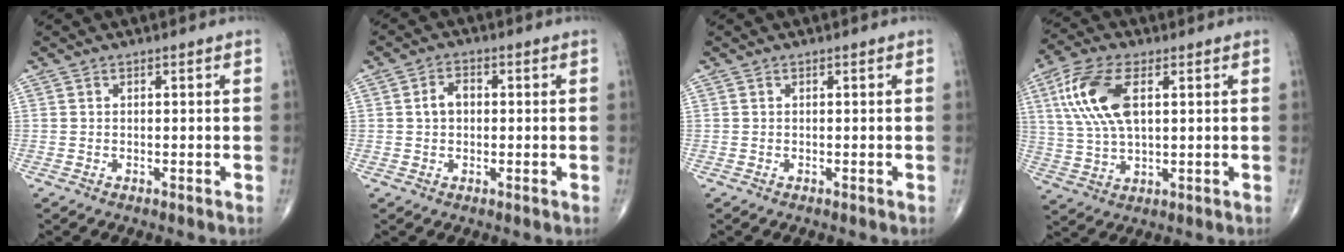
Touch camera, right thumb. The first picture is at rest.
{"total": 3.6, "force": [0.3, 2.5, 2.5], "torque": [-0.041, 0.014, 0.001]}
{"total": 0.0}
{"total": 12.9, "force": [3.7, 6.2, 10.7], "torque": [-0.232, 0.003, 0.075]}